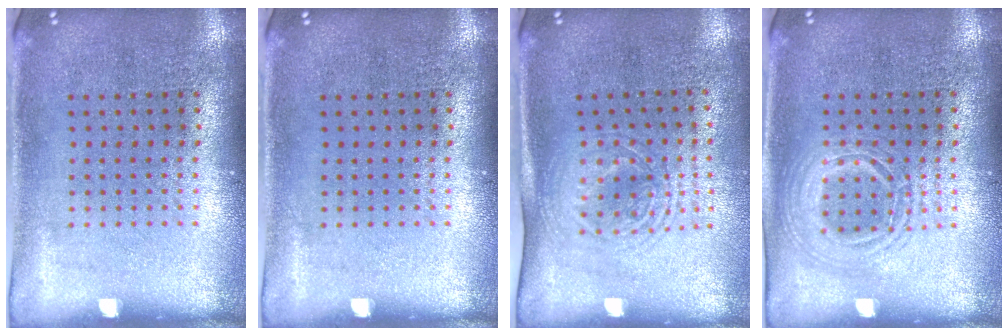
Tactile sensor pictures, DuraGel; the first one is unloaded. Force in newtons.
{"total": 0.0}
{"total": 1.7, "press": 1.4, "slide": 1.1}
{"total": 1.3, "press": 1.3, "slide": 0.1}